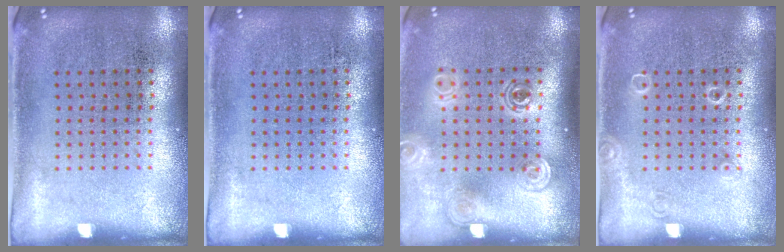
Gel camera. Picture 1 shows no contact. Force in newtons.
{"total": 0.0}
{"total": 1.9, "press": 1.4, "slide": 1.2}
{"total": 0.9, "press": 0.9, "slide": 0.1}